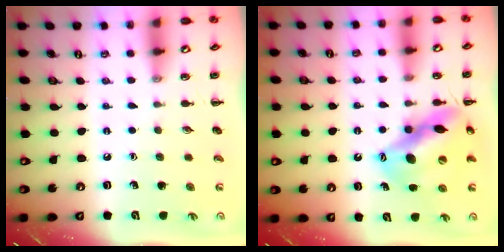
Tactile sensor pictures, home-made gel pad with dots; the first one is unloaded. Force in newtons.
{"total": 14.2, "press": 13.7, "slide": 3.6}